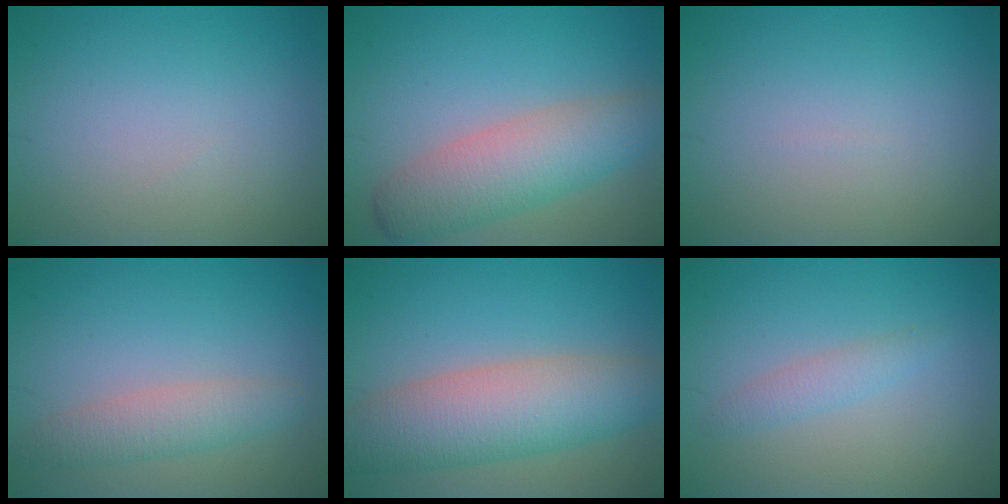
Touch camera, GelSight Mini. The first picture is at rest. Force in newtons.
{"total": 6.0, "press": 6.0, "slide": 0.2}
{"total": 0.0}
{"total": 3.0, "press": 3.0, "slide": 0.1}
{"total": 8.0, "press": 8.0, "slide": 0.4}
{"total": 1.5, "press": 1.5, "slide": 0.1}